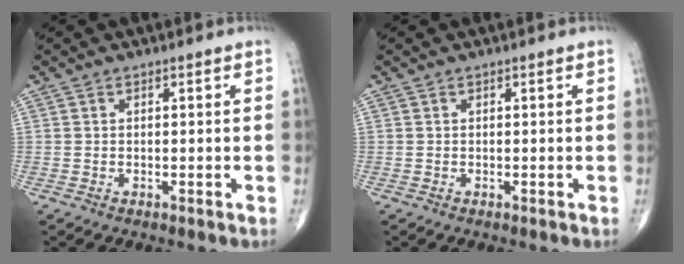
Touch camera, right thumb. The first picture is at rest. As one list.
[{"total": 0.0}]